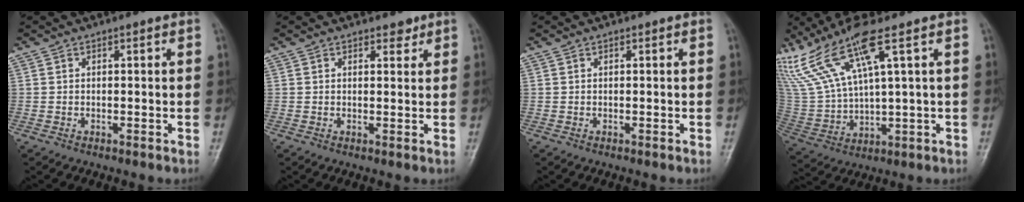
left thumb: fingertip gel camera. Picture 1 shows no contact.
{"total": 1.7, "force": [1.3, 0.9, 0.5], "torque": [0.006, -0.008, 0.015]}
{"total": 0.0}
{"total": 13.4, "force": [8.2, 2.0, 10.4], "torque": [-0.244, -0.025, 0.182]}